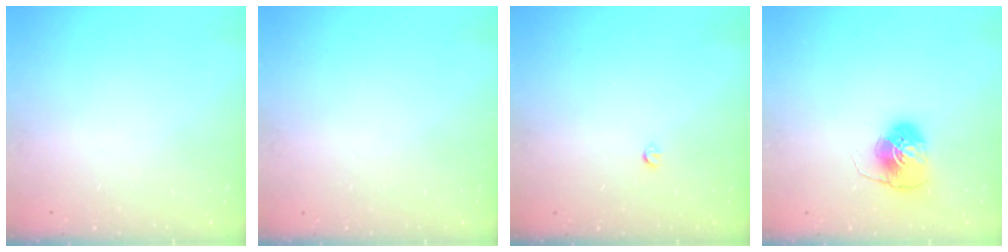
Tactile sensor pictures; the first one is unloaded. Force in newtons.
{"total": 0.8, "press": 0.8, "slide": 0.0}
{"total": 2.8, "press": 2.8, "slide": 0.5}
{"total": 7.9, "press": 7.9, "slide": 0.3}